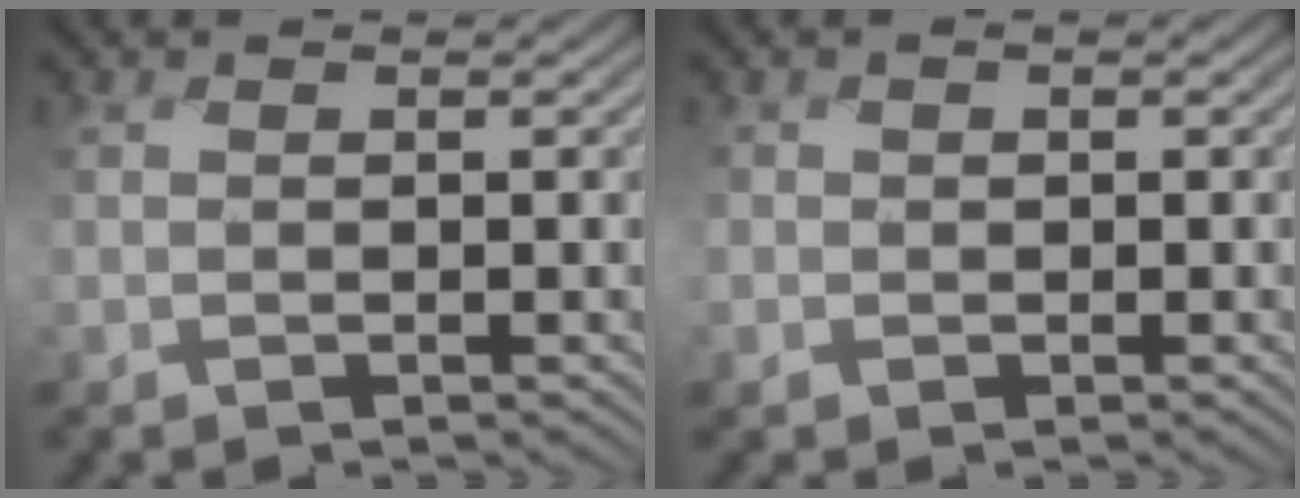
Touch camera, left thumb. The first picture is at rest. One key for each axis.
{"total": 1.2, "fx": -0.3, "fy": 1.0, "fz": -0.6, "tx": 0.009, "ty": -0.004, "tz": -0.011}